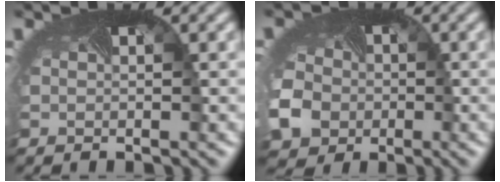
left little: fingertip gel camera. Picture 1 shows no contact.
{"total": 7.1, "force": [-2.5, 5.7, 3.5], "torque": [-0.088, -0.026, -0.045]}